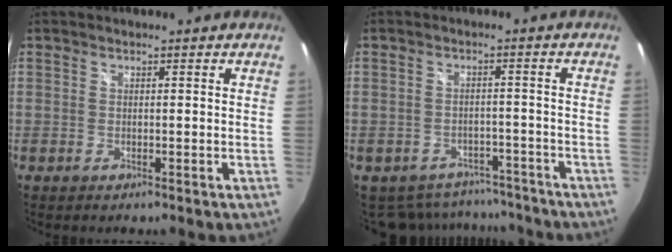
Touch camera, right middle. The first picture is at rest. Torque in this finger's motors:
{"motor_torque": [1.00, -1.14, -0.05, 0.01]}